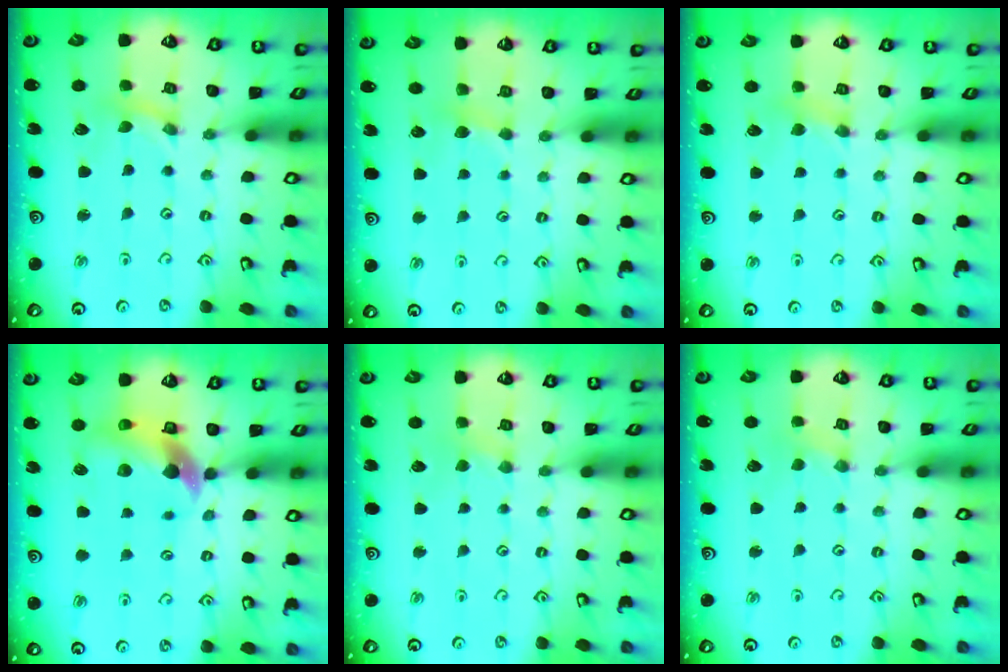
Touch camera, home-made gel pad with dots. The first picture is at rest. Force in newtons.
{"total": 2.5, "press": 2.4, "slide": 0.2}
{"total": 4.8, "press": 4.8, "slide": 0.5}
{"total": 9.9, "press": 9.8, "slide": 1.4}
{"total": 1.2, "press": 1.2, "slide": 0.3}
{"total": 0.0}